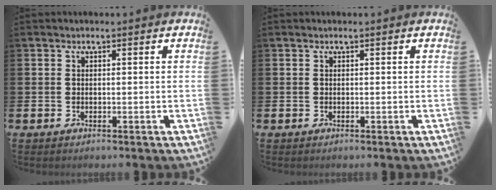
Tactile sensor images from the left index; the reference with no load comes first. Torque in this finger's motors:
{"motor_torque": [0.02, 0.02, -0.02, 0.00]}